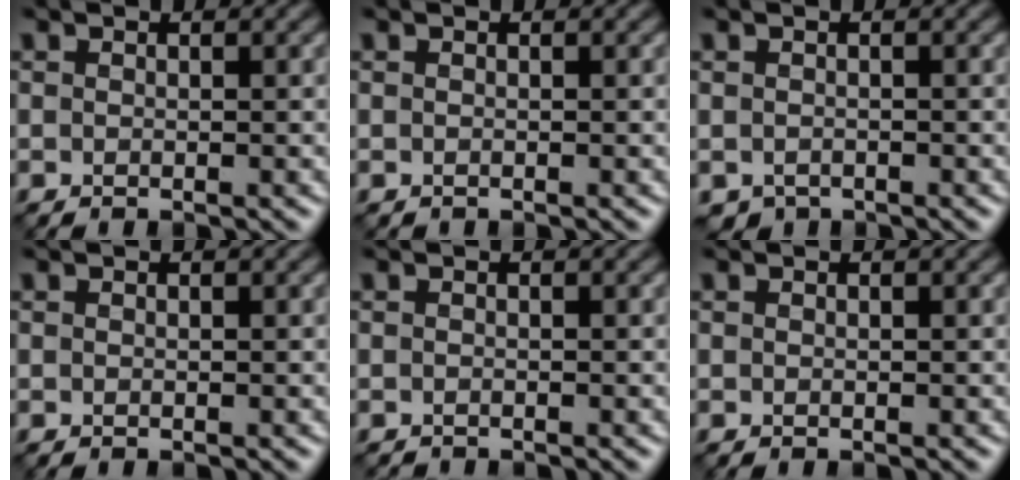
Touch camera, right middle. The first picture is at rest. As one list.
[{"total": 0.0}, {"total": 0.9, "force": [-0.7, 0.6, 0.1], "torque": [0.001, -0.005, -0.012]}, {"total": 0.0}, {"total": 0.5, "force": [-0.5, 0.0, -0.1], "torque": [0.002, -0.003, -0.011]}, {"total": 0.0}]